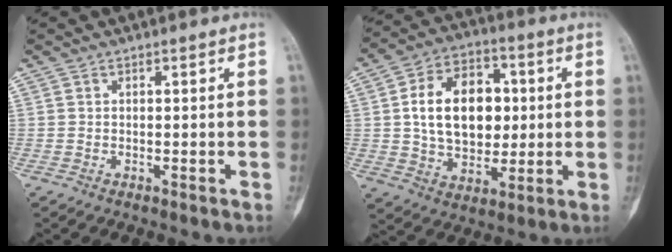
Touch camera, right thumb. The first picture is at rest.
{"total": 16.8, "force": [2.0, 11.5, 12.1], "torque": [-0.158, 0.009, 0.033]}